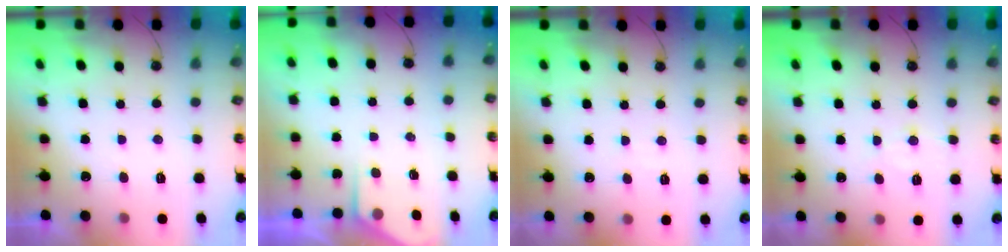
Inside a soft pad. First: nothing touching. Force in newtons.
{"total": 3.0, "press": 3.0, "slide": 0.4}
{"total": 3.1, "press": 3.0, "slide": 0.5}
{"total": 6.4, "press": 6.4, "slide": 0.4}